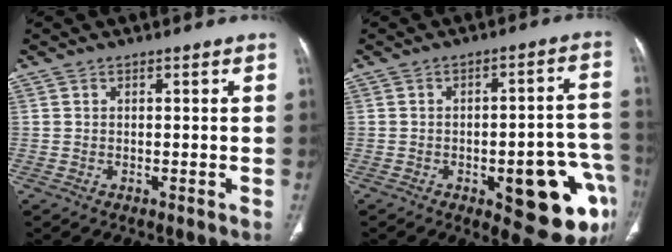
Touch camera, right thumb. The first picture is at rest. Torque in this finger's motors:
{"motor_torque": [2.11, 1.44, 1.30, -1.15, 0.07]}